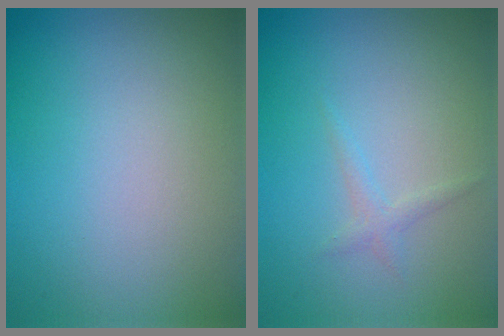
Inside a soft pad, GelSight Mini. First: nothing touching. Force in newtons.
{"total": 1.0, "press": 1.0, "slide": 0.1}